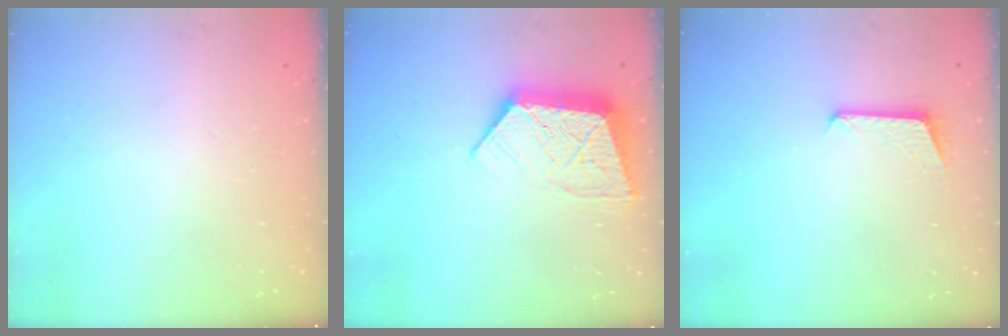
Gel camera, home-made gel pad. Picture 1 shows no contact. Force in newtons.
{"total": 11.6, "press": 11.6, "slide": 0.9}
{"total": 5.8, "press": 5.7, "slide": 0.5}